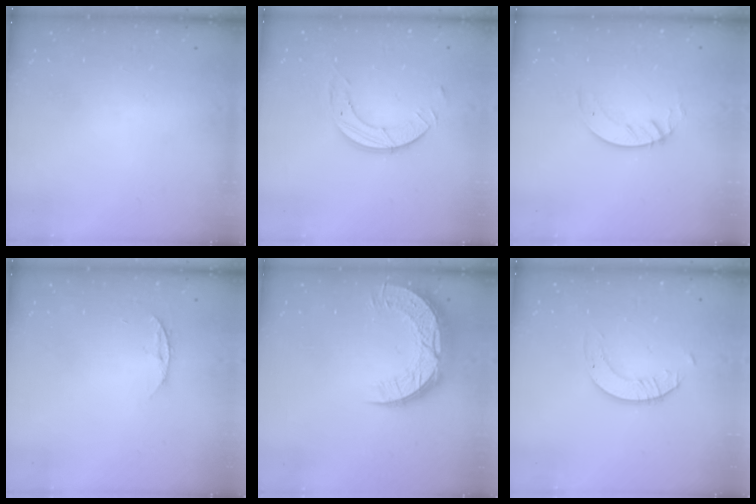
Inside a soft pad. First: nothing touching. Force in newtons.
{"total": 7.1, "press": 7.1, "slide": 0.7}
{"total": 3.6, "press": 3.6, "slide": 0.3}
{"total": 4.4, "press": 4.4, "slide": 0.5}
{"total": 13.7, "press": 13.7, "slide": 1.0}
{"total": 2.1, "press": 2.1, "slide": 0.2}